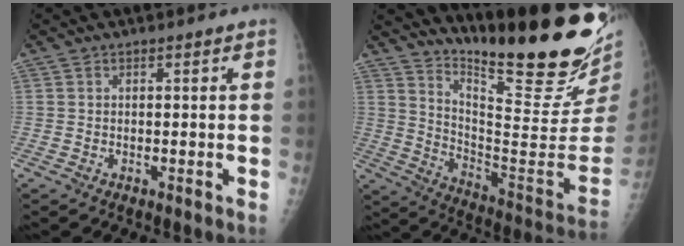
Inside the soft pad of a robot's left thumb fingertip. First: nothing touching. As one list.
[{"total": 27.7, "force": [22.1, 3.9, 16.2], "torque": [-0.222, -0.169, 0.319]}]